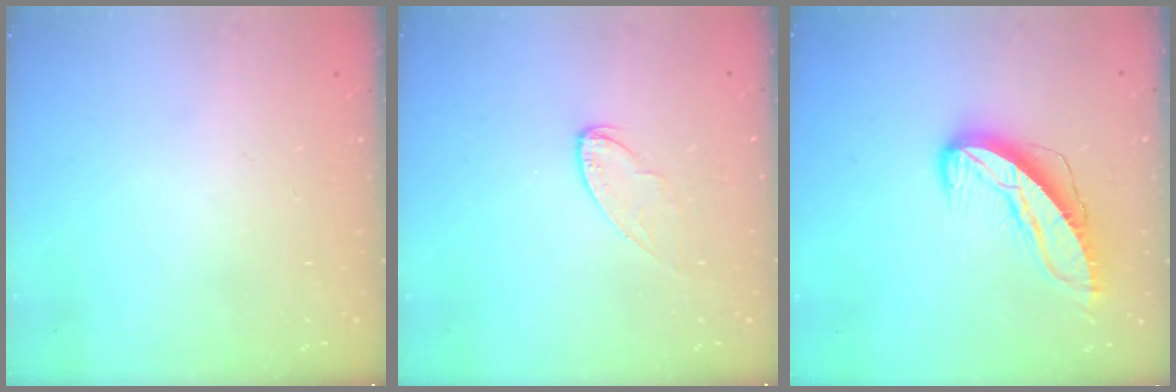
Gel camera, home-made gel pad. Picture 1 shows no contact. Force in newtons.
{"total": 4.9, "press": 4.9, "slide": 0.4}
{"total": 10.0, "press": 10.0, "slide": 1.1}